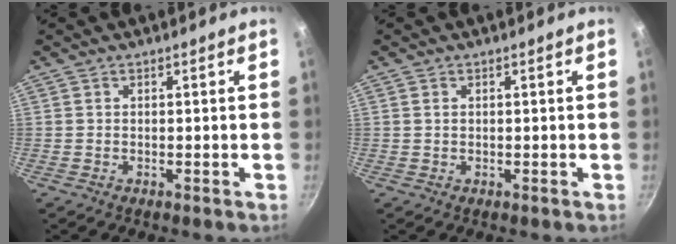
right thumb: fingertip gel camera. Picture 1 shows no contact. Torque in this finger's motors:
{"motor_torque": [-0.47, 0.10, -0.39, 0.23, 0.00]}